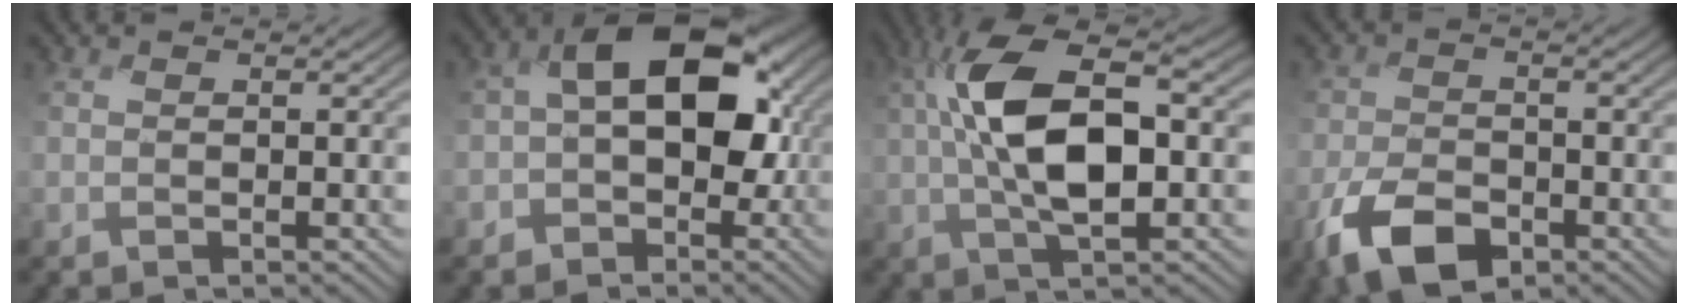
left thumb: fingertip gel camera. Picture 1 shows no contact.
{"total": 11.7, "force": [-0.3, 7.9, 8.7], "torque": [-0.136, 0.004, -0.017]}
{"total": 11.6, "force": [0.7, 5.0, 10.5], "torque": [-0.213, 0.014, 0.008]}
{"total": 7.3, "force": [-4.6, 3.8, 4.1], "torque": [-0.084, -0.012, -0.089]}